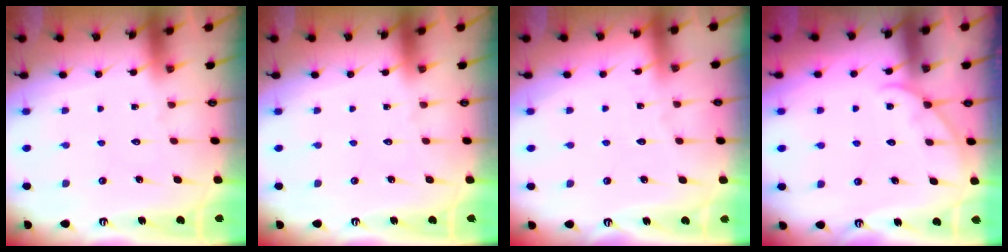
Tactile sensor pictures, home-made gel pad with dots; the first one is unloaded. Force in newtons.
{"total": 0.0}
{"total": 1.0, "press": 1.0, "slide": 0.2}
{"total": 3.2, "press": 3.2, "slide": 0.4}